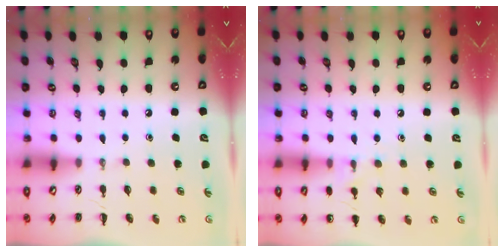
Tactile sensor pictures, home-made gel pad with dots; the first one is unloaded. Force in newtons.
{"total": 7.4, "press": 7.2, "slide": 1.6}